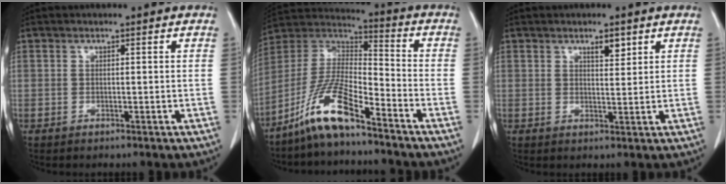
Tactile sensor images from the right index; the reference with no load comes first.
{"total": 12.1, "force": [-8.4, 1.7, 8.5], "torque": [-0.183, 0.003, -0.164]}
{"total": 2.4, "force": [1.6, 0.8, 1.7], "torque": [-0.027, -0.004, 0.027]}